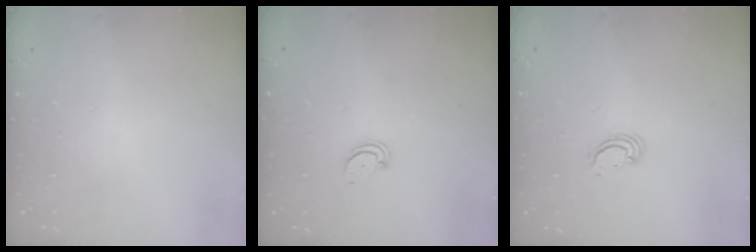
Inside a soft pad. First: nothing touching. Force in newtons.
{"total": 1.5, "press": 1.5, "slide": 0.2}
{"total": 2.2, "press": 2.2, "slide": 0.1}